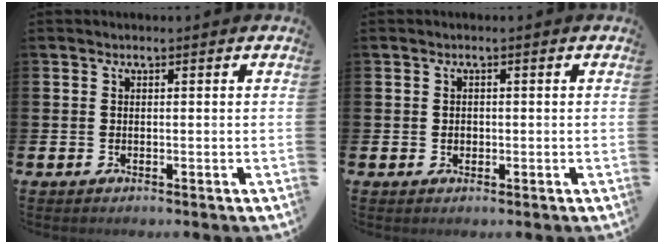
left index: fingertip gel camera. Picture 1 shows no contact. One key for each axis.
{"total": 0.9, "fx": 0.0, "fy": 0.8, "fz": 0.3, "tx": 0.001, "ty": 0.005, "tz": -0.003}